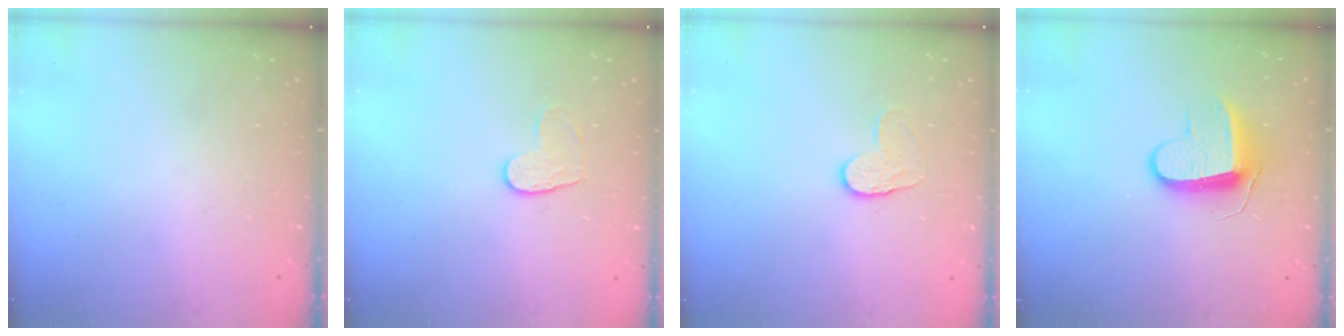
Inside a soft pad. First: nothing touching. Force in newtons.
{"total": 5.8, "press": 5.7, "slide": 0.5}
{"total": 5.0, "press": 4.9, "slide": 0.5}
{"total": 9.1, "press": 9.1, "slide": 0.3}